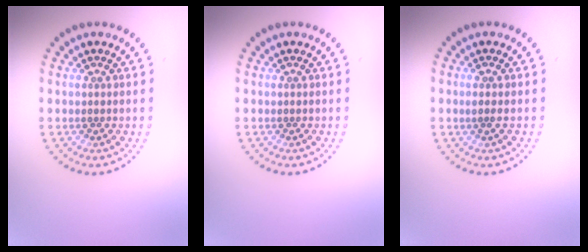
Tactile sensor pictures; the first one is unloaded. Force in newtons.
{"total": 0.0}
{"total": 0.6, "press": 0.4, "slide": 0.5}